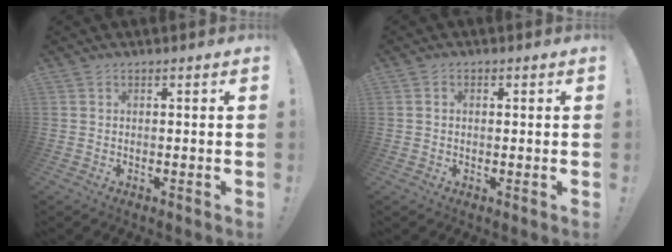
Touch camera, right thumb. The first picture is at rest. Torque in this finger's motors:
{"motor_torque": [-0.17, 0.06, -0.33, 0.22, -0.03]}